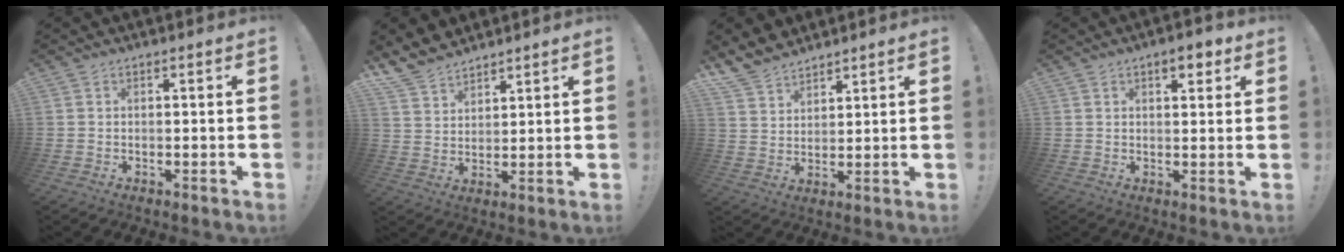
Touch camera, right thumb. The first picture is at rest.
{"total": 8.2, "force": [7.3, 3.4, 1.7], "torque": [-0.045, -0.051, 0.145]}
{"total": 7.9, "force": [6.9, 3.5, 1.5], "torque": [-0.040, -0.048, 0.138]}
{"total": 5.0, "force": [2.9, 2.3, 3.4], "torque": [-0.032, -0.012, 0.044]}